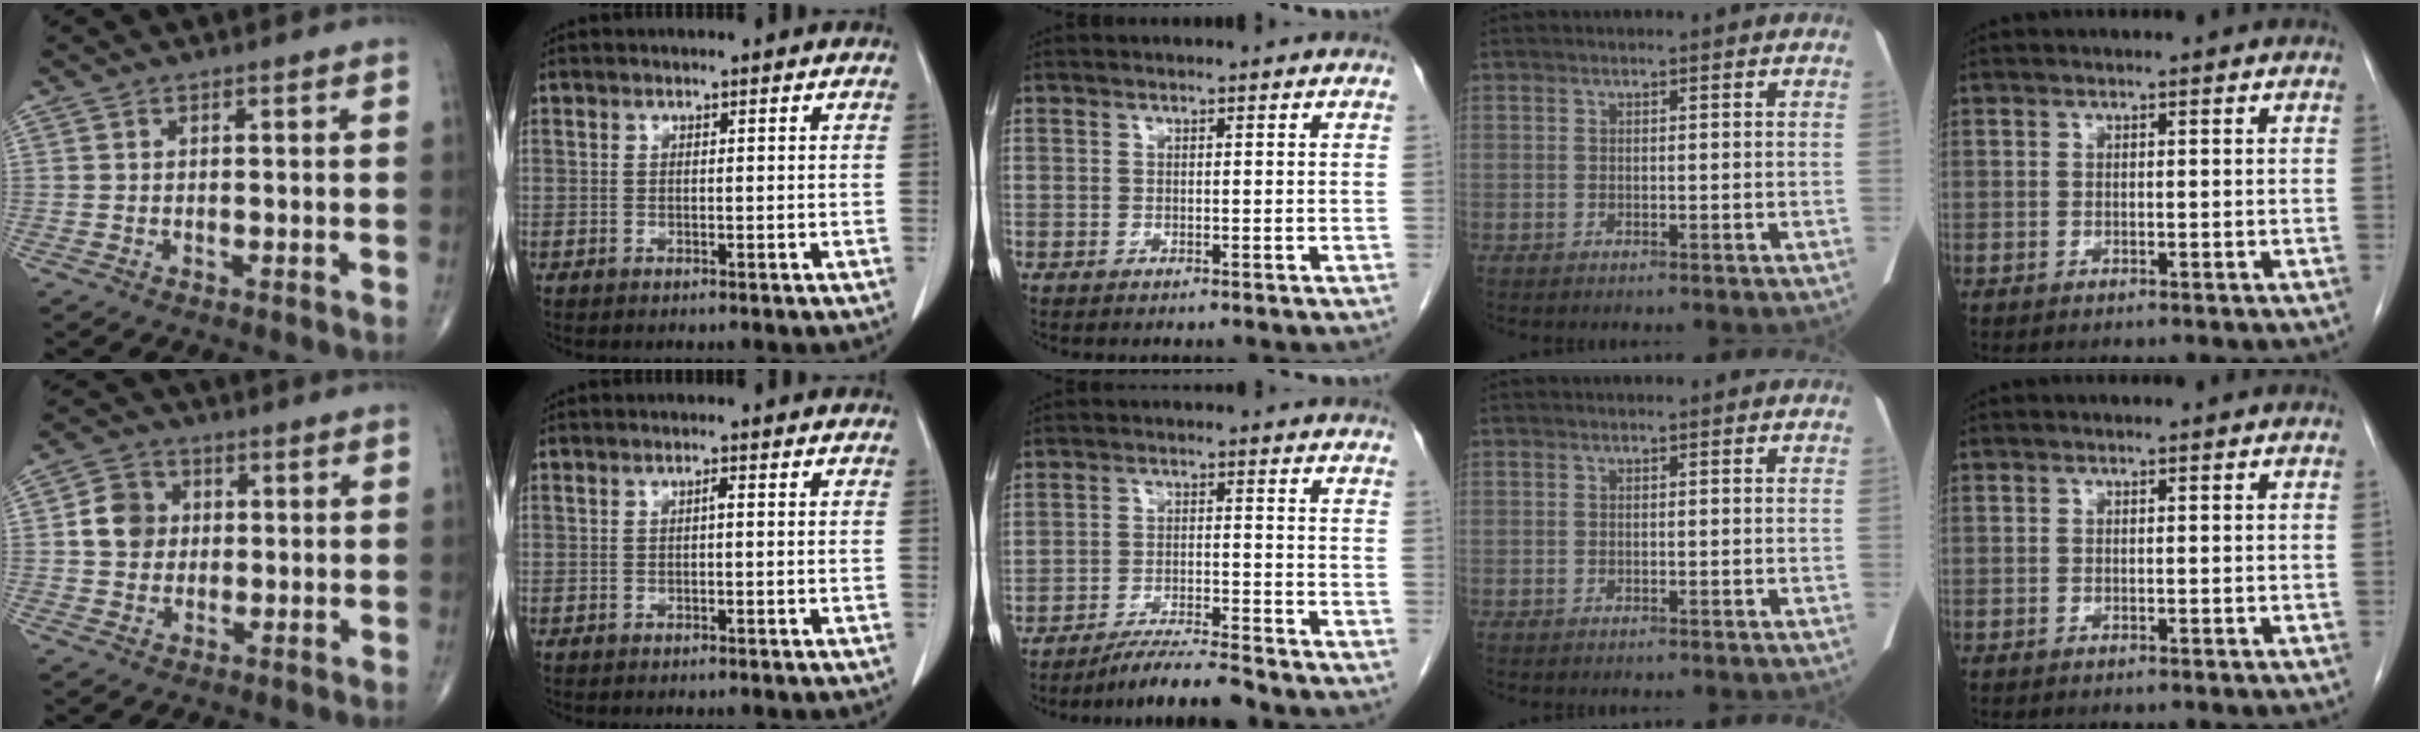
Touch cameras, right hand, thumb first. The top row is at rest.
{"thumb": {"total": 6.8, "force": [0.7, 6.0, 3.2], "torque": [-0.037, 0.007, 0.005]}, "index": {"total": 0.7, "force": [0.0, 0.1, 0.7], "torque": [-0.011, 0.002, 0.000]}, "middle": {"total": 5.9, "force": [-5.4, -0.7, 2.0], "torque": [-0.028, -0.015, -0.098]}}